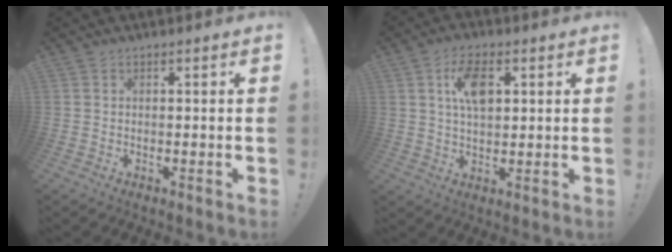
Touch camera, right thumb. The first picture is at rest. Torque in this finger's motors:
{"motor_torque": [0.10, 0.10, 0.06, 0.06, 0.19]}